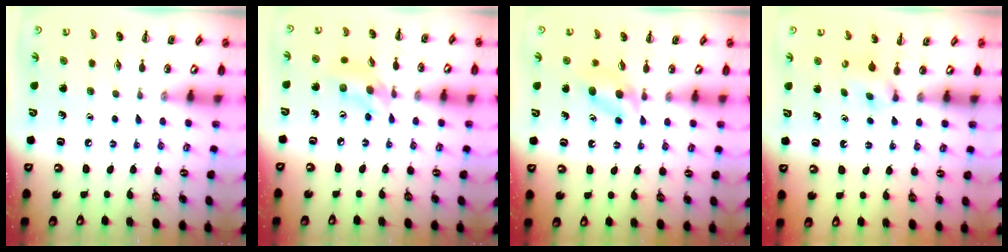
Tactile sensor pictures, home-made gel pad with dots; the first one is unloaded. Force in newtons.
{"total": 6.9, "press": 6.8, "slide": 0.9}
{"total": 4.1, "press": 3.7, "slide": 1.6}
{"total": 1.8, "press": 1.5, "slide": 1.0}